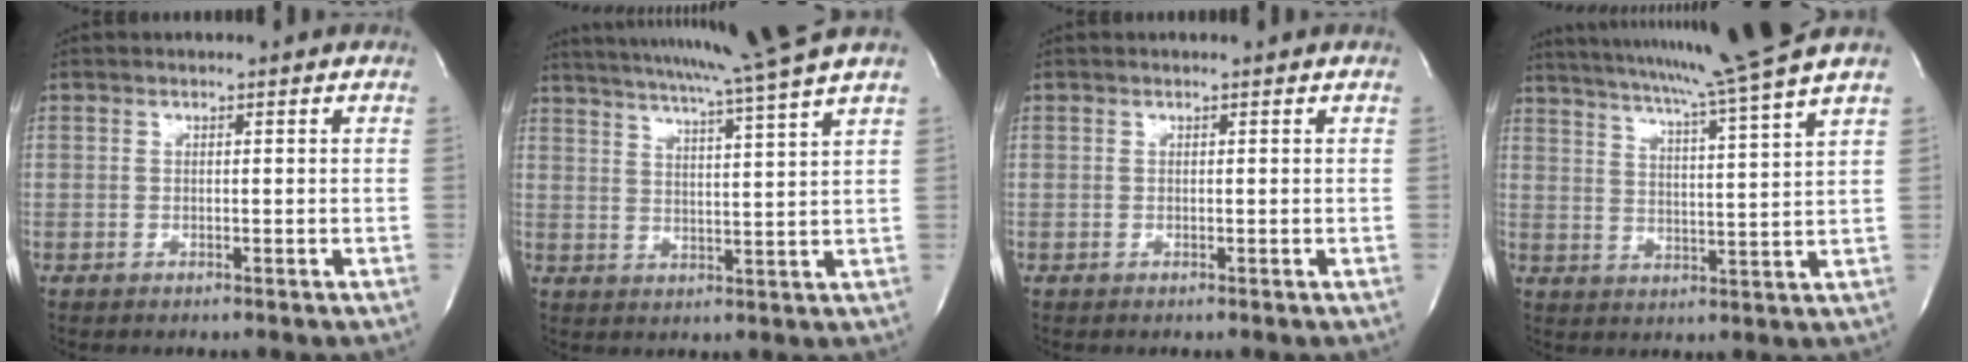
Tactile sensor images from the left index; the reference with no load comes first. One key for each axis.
{"total": 16.1, "fx": 13.7, "fy": -2.7, "fz": 8.0, "tx": -0.140, "ty": -0.029, "tz": 0.186}
{"total": 0.0}
{"total": 17.6, "fx": 14.8, "fy": -2.7, "fz": 9.2, "tx": -0.161, "ty": -0.030, "tz": 0.204}